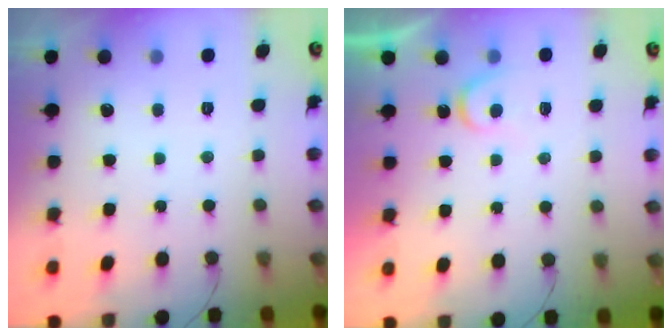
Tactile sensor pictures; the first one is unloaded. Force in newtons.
{"total": 4.4, "press": 4.4, "slide": 0.5}